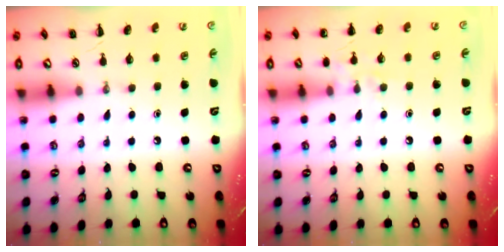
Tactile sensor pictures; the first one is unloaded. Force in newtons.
{"total": 6.3, "press": 6.2, "slide": 1.2}